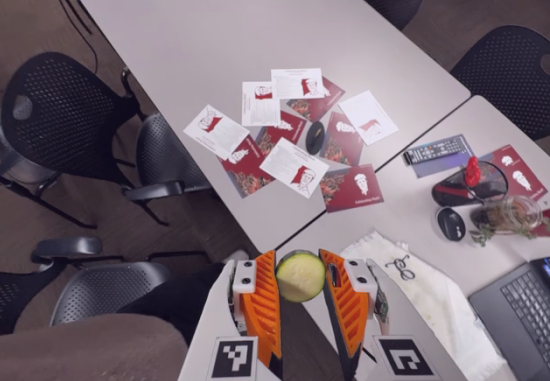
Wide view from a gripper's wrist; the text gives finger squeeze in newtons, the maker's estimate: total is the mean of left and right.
{"total": 13.0, "left": 13.3, "right": 12.6}